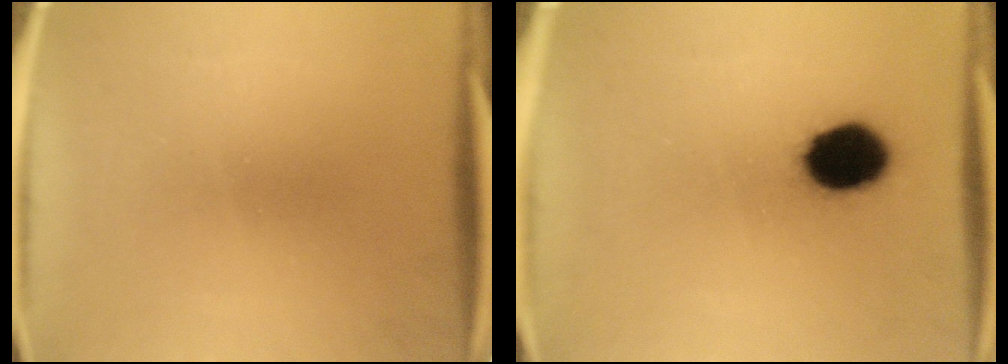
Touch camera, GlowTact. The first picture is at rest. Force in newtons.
{"total": 12.4}